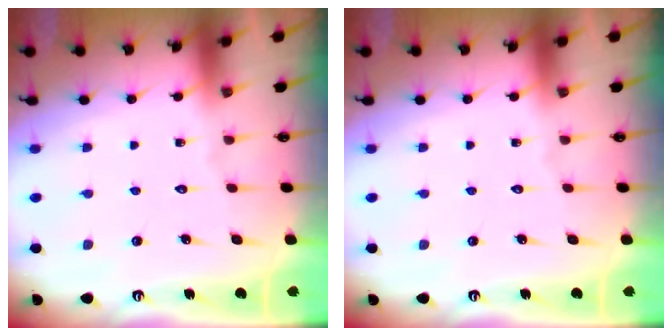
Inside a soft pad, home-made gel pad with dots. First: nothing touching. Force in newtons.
{"total": 0.0}